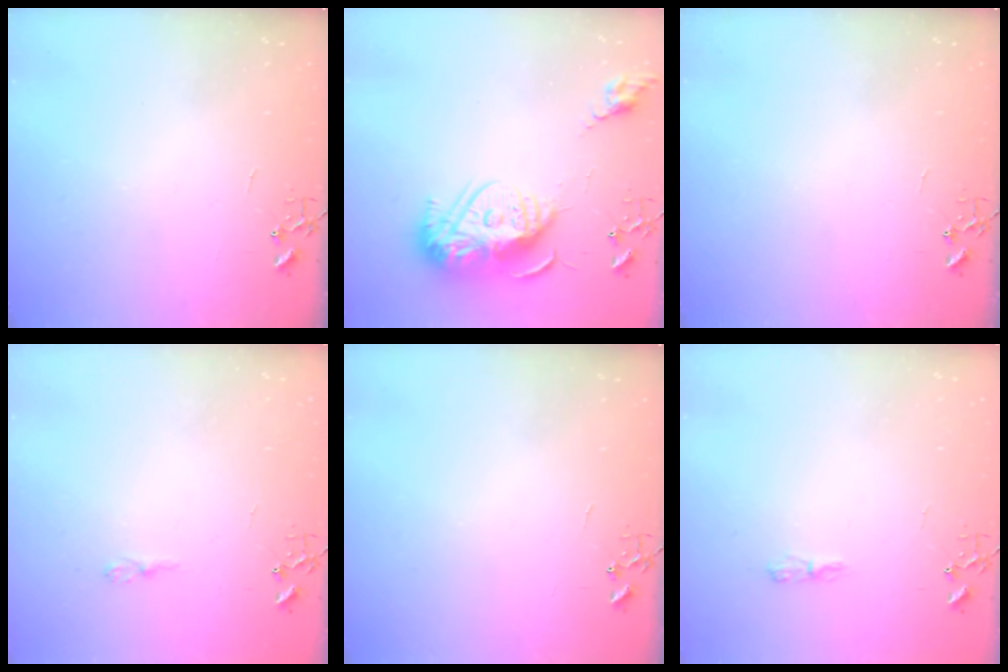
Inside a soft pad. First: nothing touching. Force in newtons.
{"total": 16.1, "press": 16.0, "slide": 1.7}
{"total": 0.0}
{"total": 3.9, "press": 3.9, "slide": 0.4}
{"total": 0.0}
{"total": 3.4, "press": 3.4, "slide": 0.6}